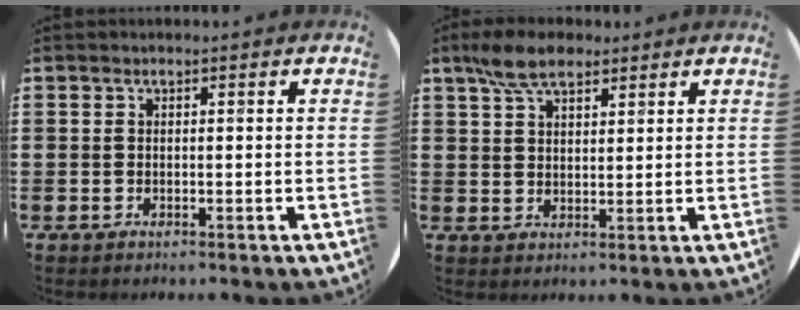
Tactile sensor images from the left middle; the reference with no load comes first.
{"total": 5.6, "force": [4.2, 2.5, 2.8], "torque": [-0.056, 0.003, 0.077]}